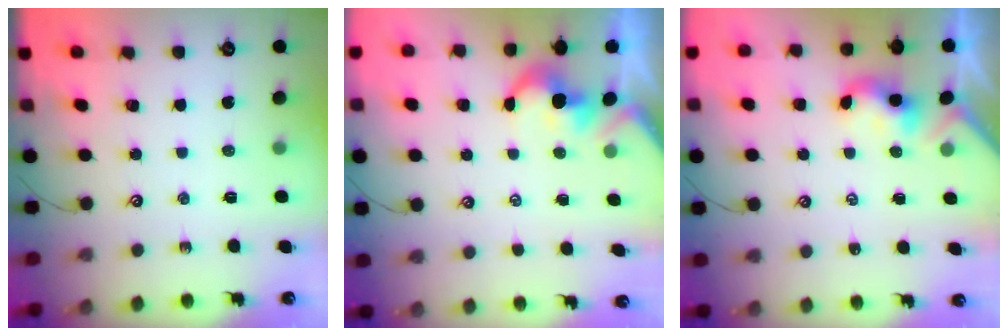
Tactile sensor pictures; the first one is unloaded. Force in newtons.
{"total": 0.8, "press": 0.8, "slide": 0.3}
{"total": 2.4, "press": 2.4, "slide": 0.2}